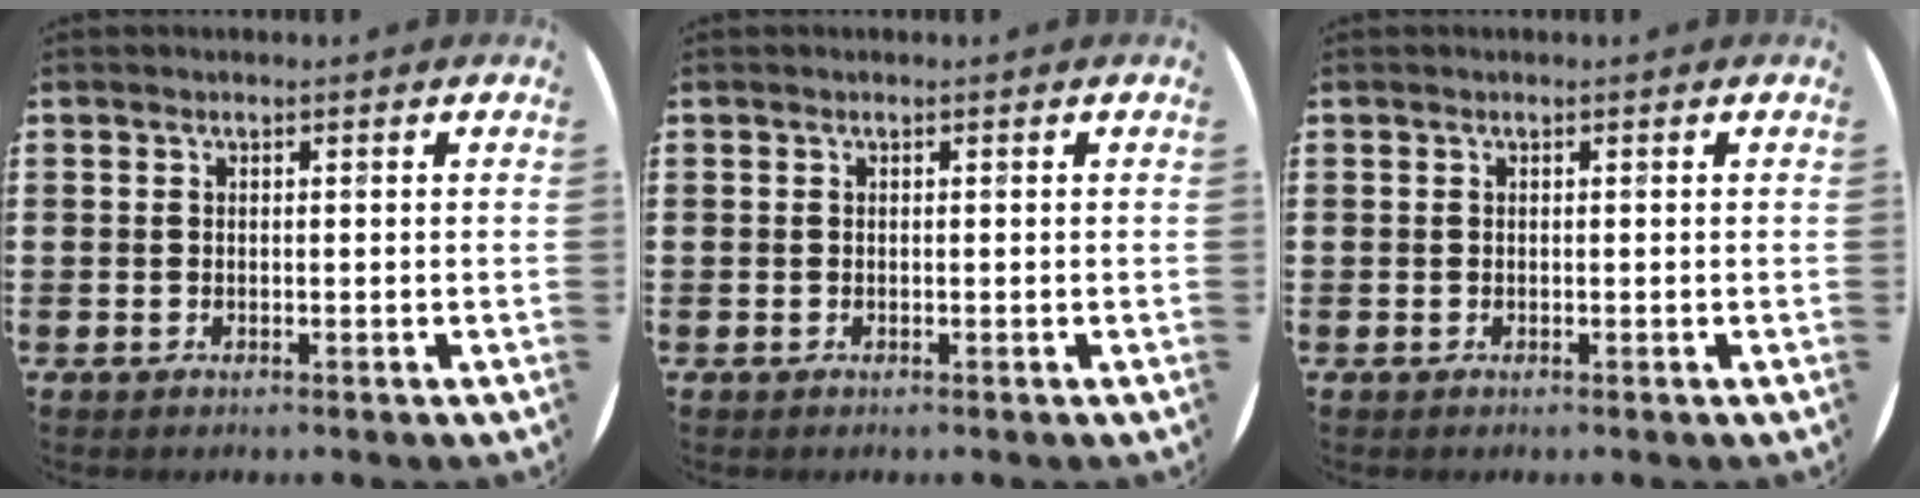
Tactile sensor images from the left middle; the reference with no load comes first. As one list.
[{"total": 0.0}, {"total": 0.0}]